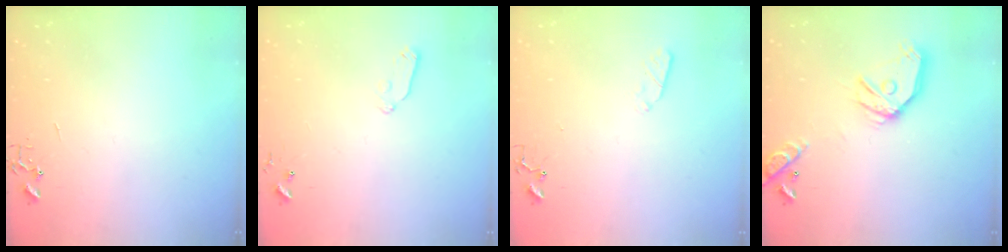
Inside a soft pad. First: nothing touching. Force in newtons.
{"total": 5.9, "press": 5.9, "slide": 0.8}
{"total": 3.2, "press": 3.1, "slide": 0.5}
{"total": 16.2, "press": 16.0, "slide": 2.5}